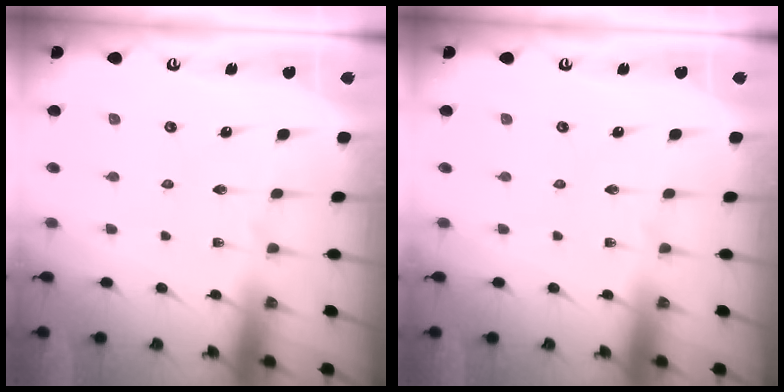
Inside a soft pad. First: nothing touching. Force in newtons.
{"total": 0.0}